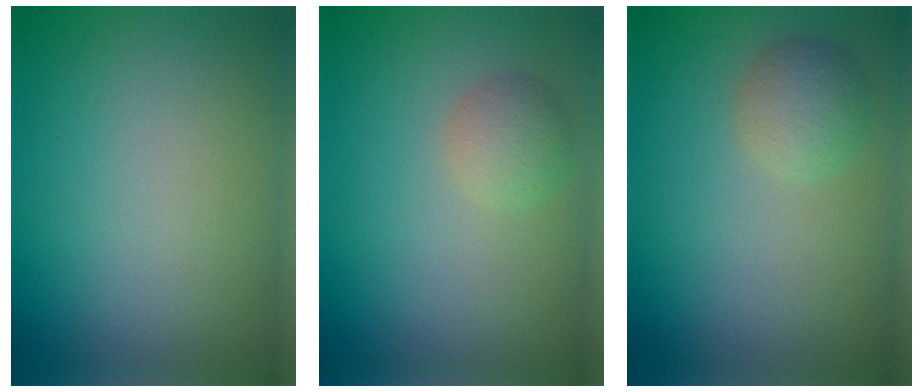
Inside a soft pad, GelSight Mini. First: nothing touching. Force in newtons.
{"total": 2.0, "press": 2.0, "slide": 0.0}
{"total": 2.2, "press": 2.2, "slide": 0.1}